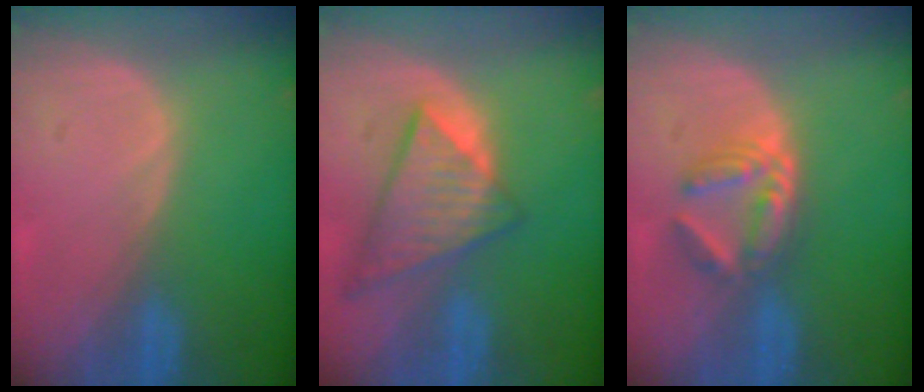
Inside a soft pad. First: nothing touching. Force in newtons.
{"total": 9.0, "press": 7.9, "slide": 4.4}
{"total": 5.9, "press": 5.2, "slide": 2.9}